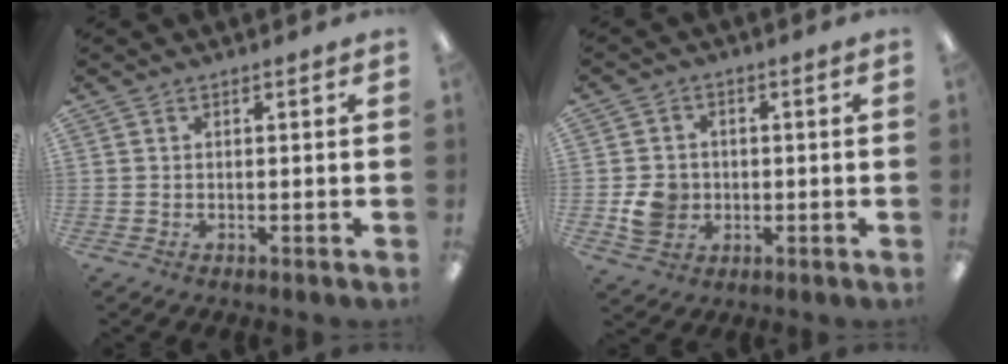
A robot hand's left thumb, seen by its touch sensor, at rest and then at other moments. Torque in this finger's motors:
{"motor_torque": [-0.02, 0.04, 0.09, -0.09, 0.00]}